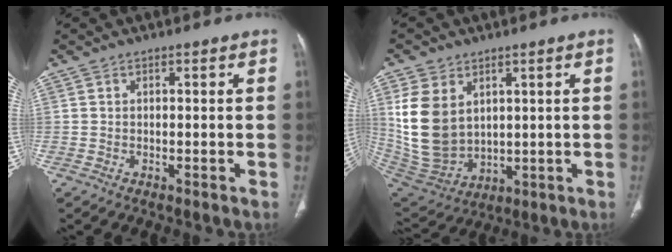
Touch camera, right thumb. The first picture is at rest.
{"total": 14.4, "force": [3.8, 10.3, 9.3], "torque": [-0.167, -0.017, 0.101]}